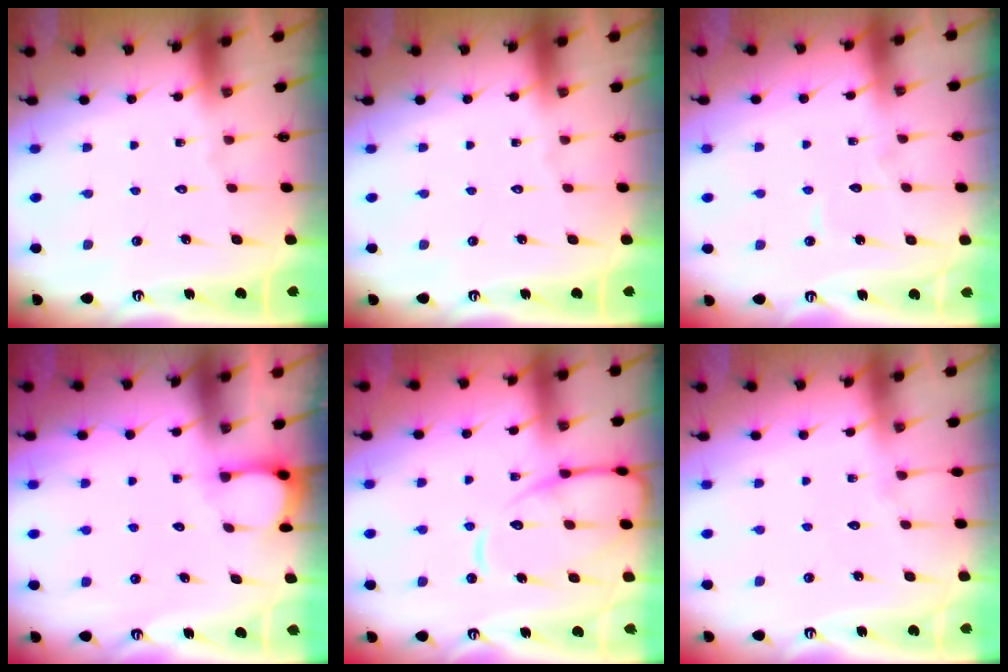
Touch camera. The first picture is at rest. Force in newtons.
{"total": 0.0}
{"total": 4.2, "press": 4.2, "slide": 0.4}
{"total": 2.1, "press": 2.1, "slide": 0.3}
{"total": 12.2, "press": 12.1, "slide": 1.6}
{"total": 5.5, "press": 5.5, "slide": 0.6}